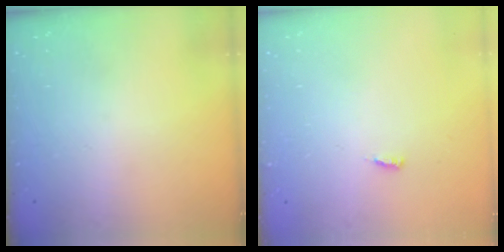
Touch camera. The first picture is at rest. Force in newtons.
{"total": 2.6, "press": 2.6, "slide": 0.3}